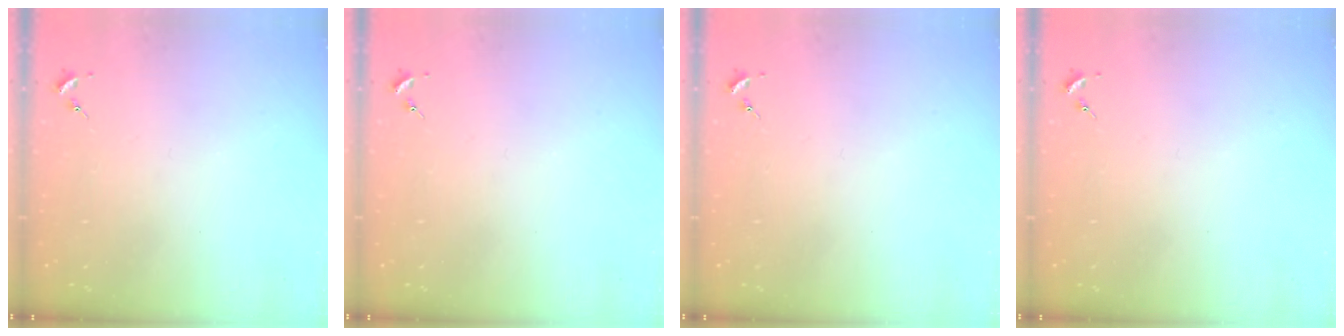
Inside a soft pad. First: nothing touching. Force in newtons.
{"total": 0.0}
{"total": 0.0}
{"total": 0.0}